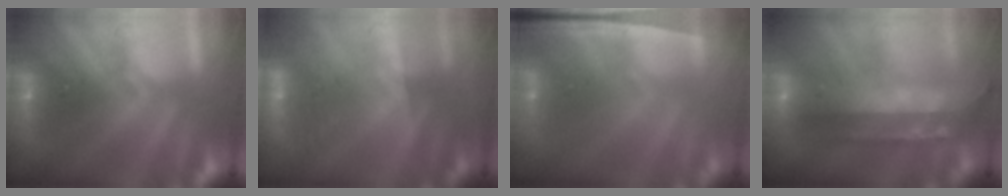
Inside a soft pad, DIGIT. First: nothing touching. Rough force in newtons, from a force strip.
{"total": 2.8}
{"total": 1.3}
{"total": 8.8}